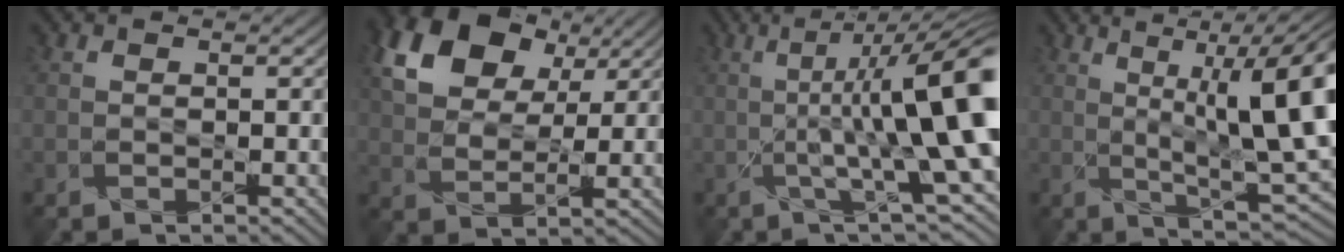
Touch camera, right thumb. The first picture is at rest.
{"total": 12.8, "force": [6.8, 7.7, 7.6], "torque": [-0.168, 0.022, 0.110]}
{"total": 13.7, "force": [-0.5, 2.7, 13.4], "torque": [-0.178, 0.008, -0.005]}
{"total": 15.4, "force": [3.6, 4.3, 14.3], "torque": [-0.192, 0.011, 0.068]}